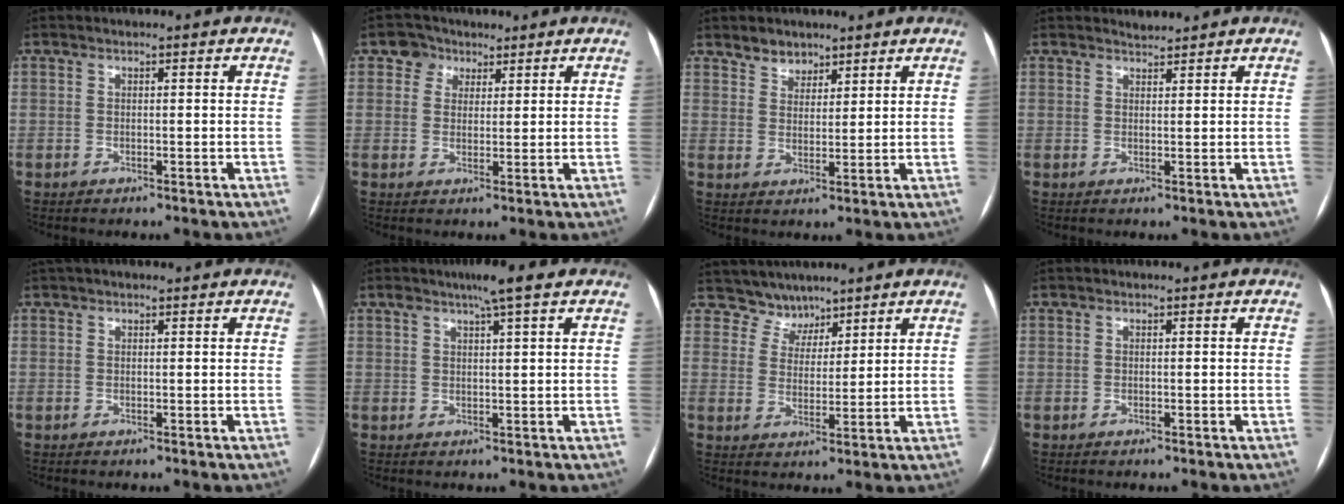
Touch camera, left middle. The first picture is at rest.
{"total": 3.6, "force": [2.1, 2.9, 0.2], "torque": [-0.005, 0.010, 0.031]}
{"total": 3.6, "force": [2.9, 2.0, 0.5], "torque": [-0.006, 0.003, 0.050]}
{"total": 1.3, "force": [1.3, -0.1, -0.2], "torque": [-0.006, 0.000, 0.024]}
{"total": 3.0, "force": [2.5, 0.8, 1.5], "torque": [-0.023, 0.042, 0.040]}
{"total": 4.5, "force": [3.0, -0.3, 3.3], "torque": [-0.062, 0.008, 0.052]}
{"total": 4.7, "force": [4.0, 2.3, -0.6], "torque": [0.017, -0.001, 0.072]}
{"total": 0.0}